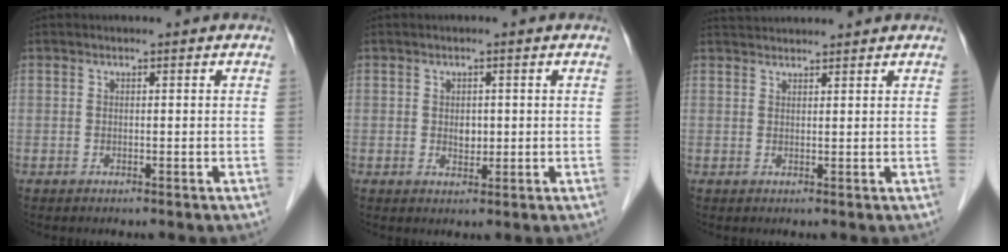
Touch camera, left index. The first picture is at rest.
{"total": 1.9, "force": [0.0, 1.3, 1.3], "torque": [-0.022, -0.004, 0.003]}
{"total": 4.5, "force": [4.5, 0.0, 0.9], "torque": [-0.015, 0.034, 0.069]}